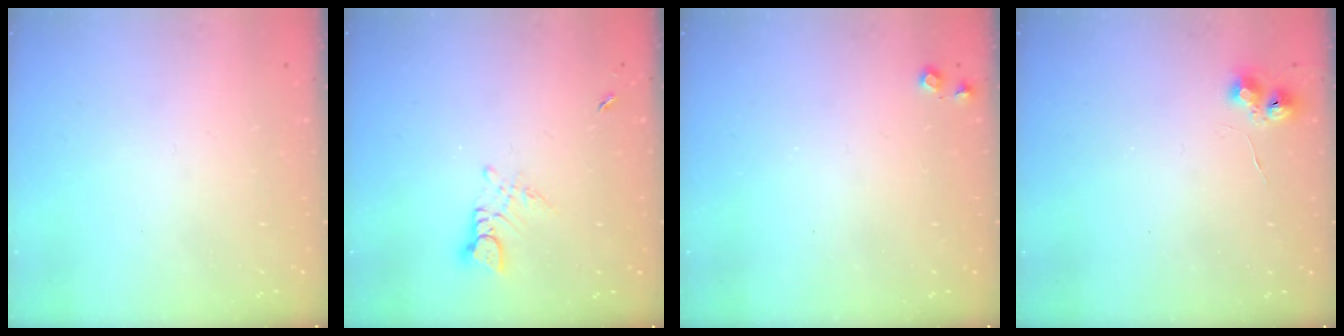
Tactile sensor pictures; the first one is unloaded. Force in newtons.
{"total": 3.1, "press": 3.0, "slide": 0.3}
{"total": 5.2, "press": 5.1, "slide": 0.8}
{"total": 6.8, "press": 6.7, "slide": 0.8}